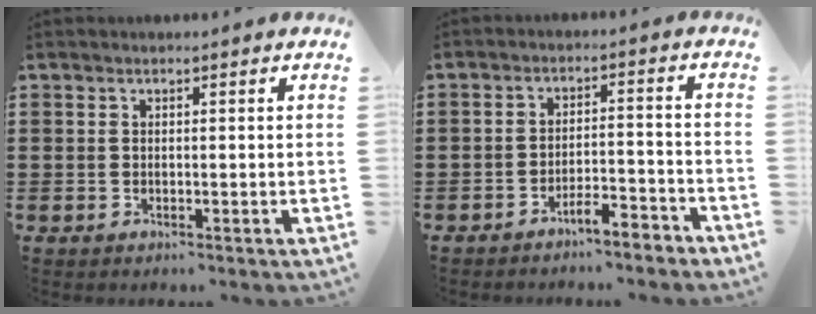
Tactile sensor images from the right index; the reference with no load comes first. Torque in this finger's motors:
{"motor_torque": [1.10, 1.04, 0.36, 0.02]}